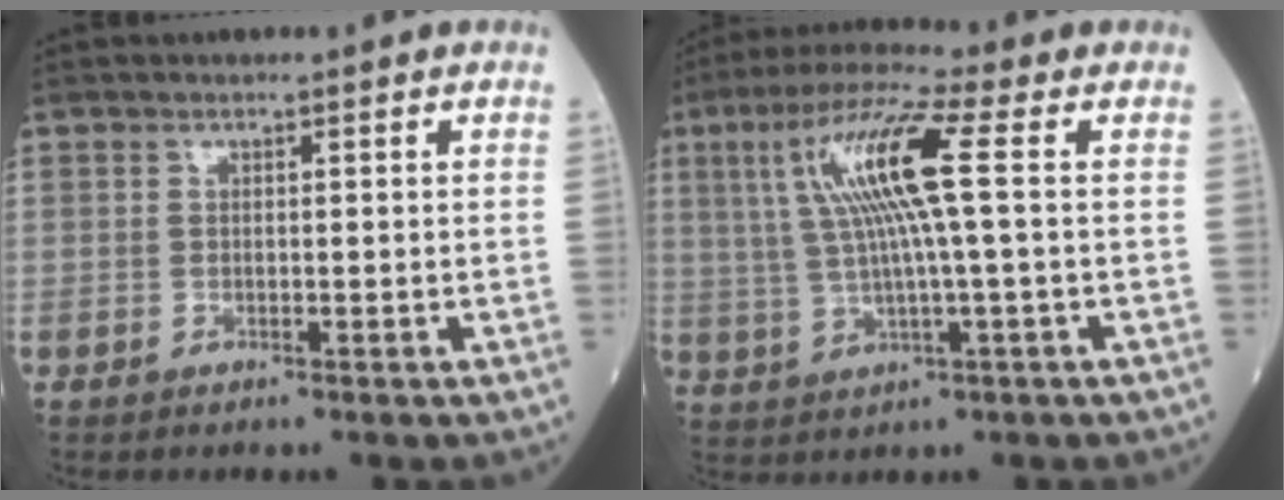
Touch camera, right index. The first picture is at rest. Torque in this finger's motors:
{"motor_torque": [0.99, 0.14, 0.65, 0.21]}